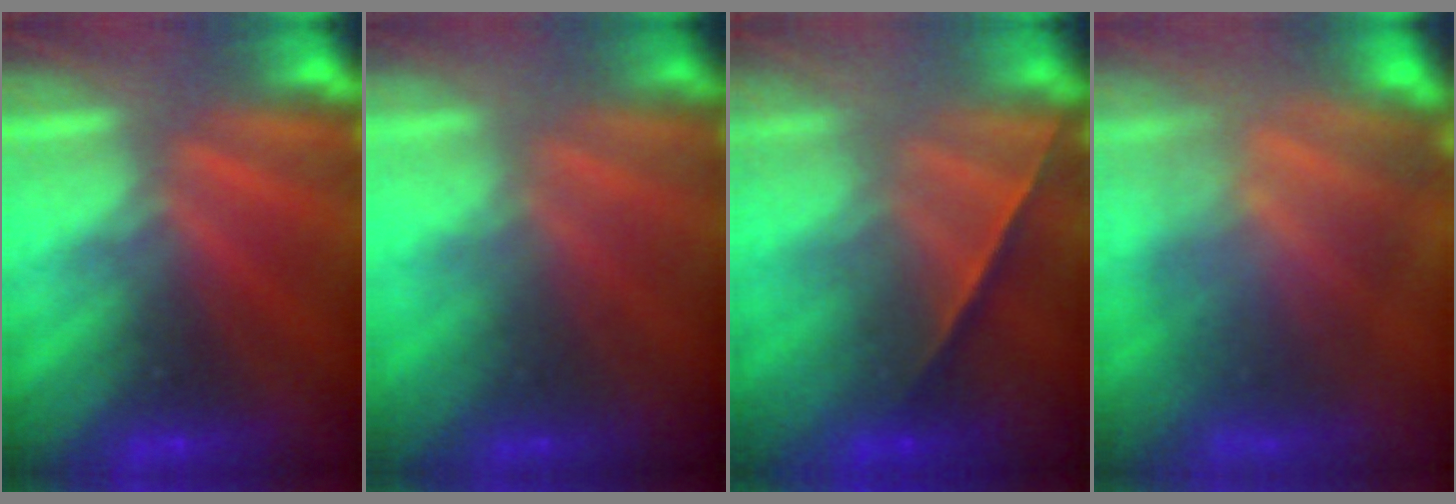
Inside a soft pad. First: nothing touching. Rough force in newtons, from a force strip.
{"total": 1.3}
{"total": 1.1}
{"total": 8.5}